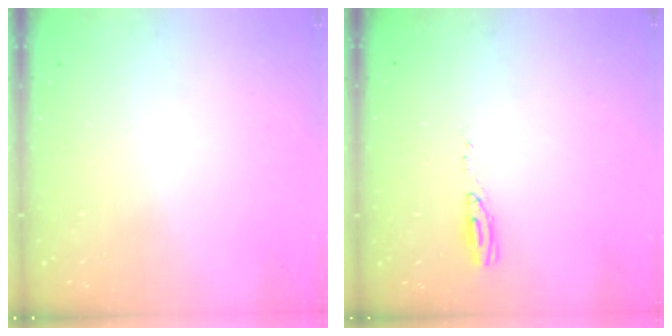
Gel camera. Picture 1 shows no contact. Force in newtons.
{"total": 3.9, "press": 3.7, "slide": 1.2}